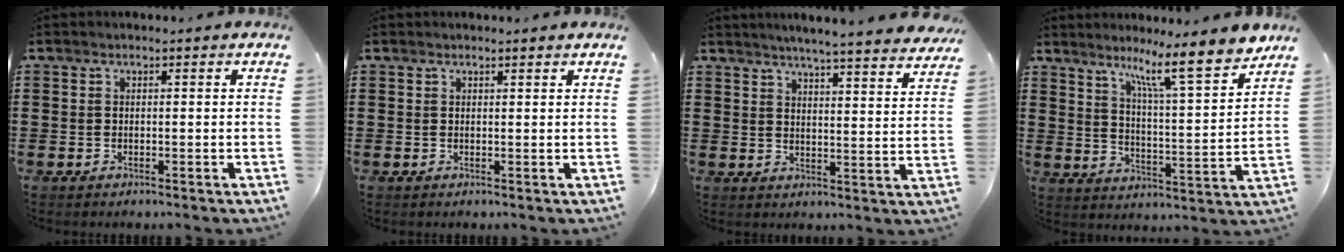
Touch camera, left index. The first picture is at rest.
{"total": 0.6, "force": [0.6, 0.0, 0.0], "torque": [-0.004, -0.002, 0.013]}
{"total": 4.2, "force": [4.1, -0.5, 0.7], "torque": [-0.035, -0.028, 0.070]}
{"total": 10.3, "force": [8.2, 0.2, 6.3], "torque": [-0.116, -0.054, 0.126]}